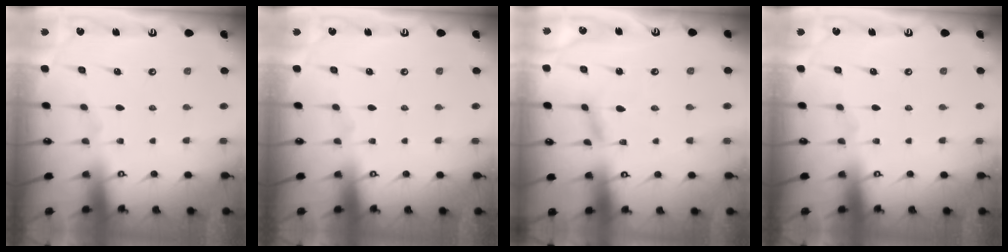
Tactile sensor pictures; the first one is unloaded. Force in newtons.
{"total": 0.0}
{"total": 2.9, "press": 2.9, "slide": 0.3}
{"total": 0.0}